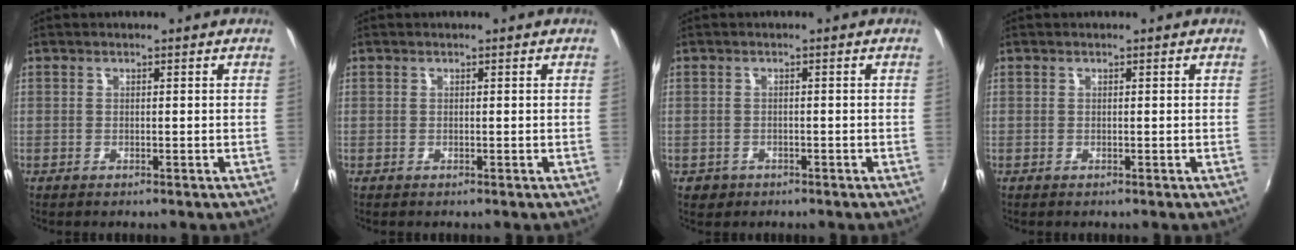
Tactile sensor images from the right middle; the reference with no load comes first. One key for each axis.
{"total": 0.0}
{"total": 2.5, "fx": -1.2, "fy": 2.0, "fz": 0.7, "tx": -0.020, "ty": -0.001, "tz": -0.015}
{"total": 0.0}